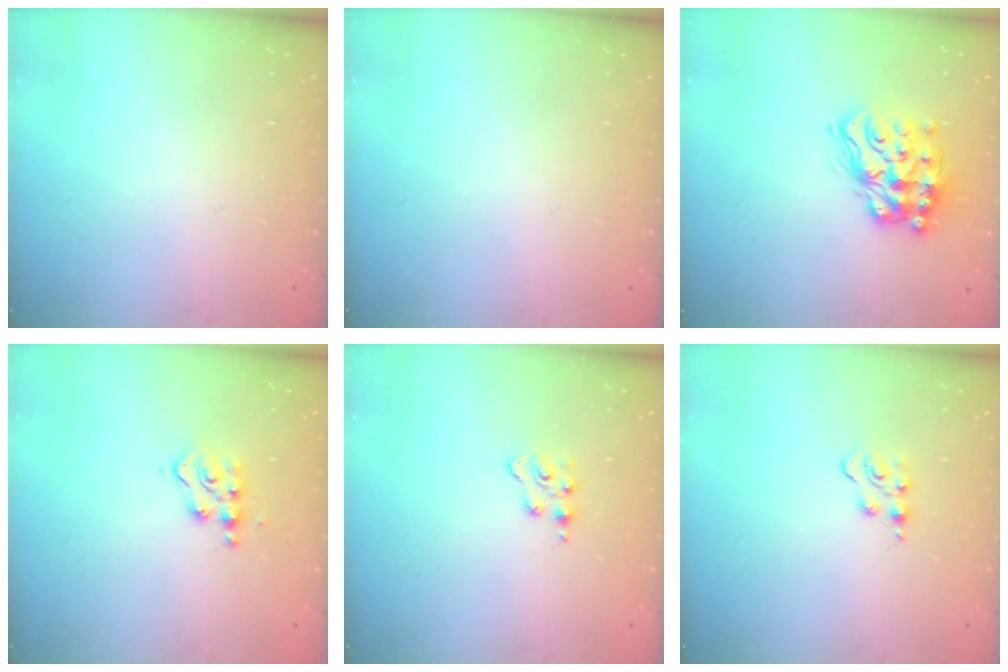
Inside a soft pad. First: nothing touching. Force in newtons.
{"total": 0.0}
{"total": 15.7, "press": 15.6, "slide": 1.7}
{"total": 4.4, "press": 4.4, "slide": 0.4}
{"total": 2.6, "press": 2.5, "slide": 0.4}
{"total": 3.5, "press": 3.5, "slide": 0.4}